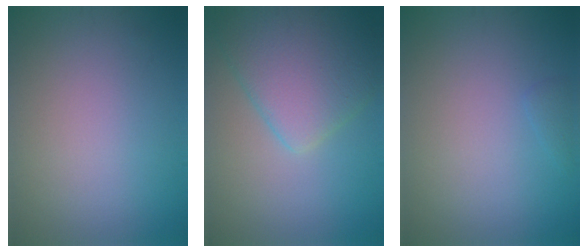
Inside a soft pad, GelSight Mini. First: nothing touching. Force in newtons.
{"total": 6.8, "press": 6.8, "slide": 0.3}
{"total": 0.7, "press": 0.7, "slide": 0.1}